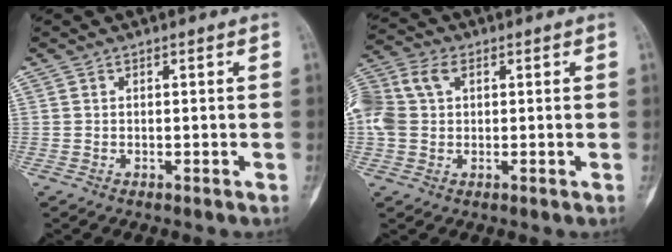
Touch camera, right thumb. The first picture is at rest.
{"total": 12.2, "force": [3.0, 8.6, 8.1], "torque": [-0.202, 0.030, 0.057]}